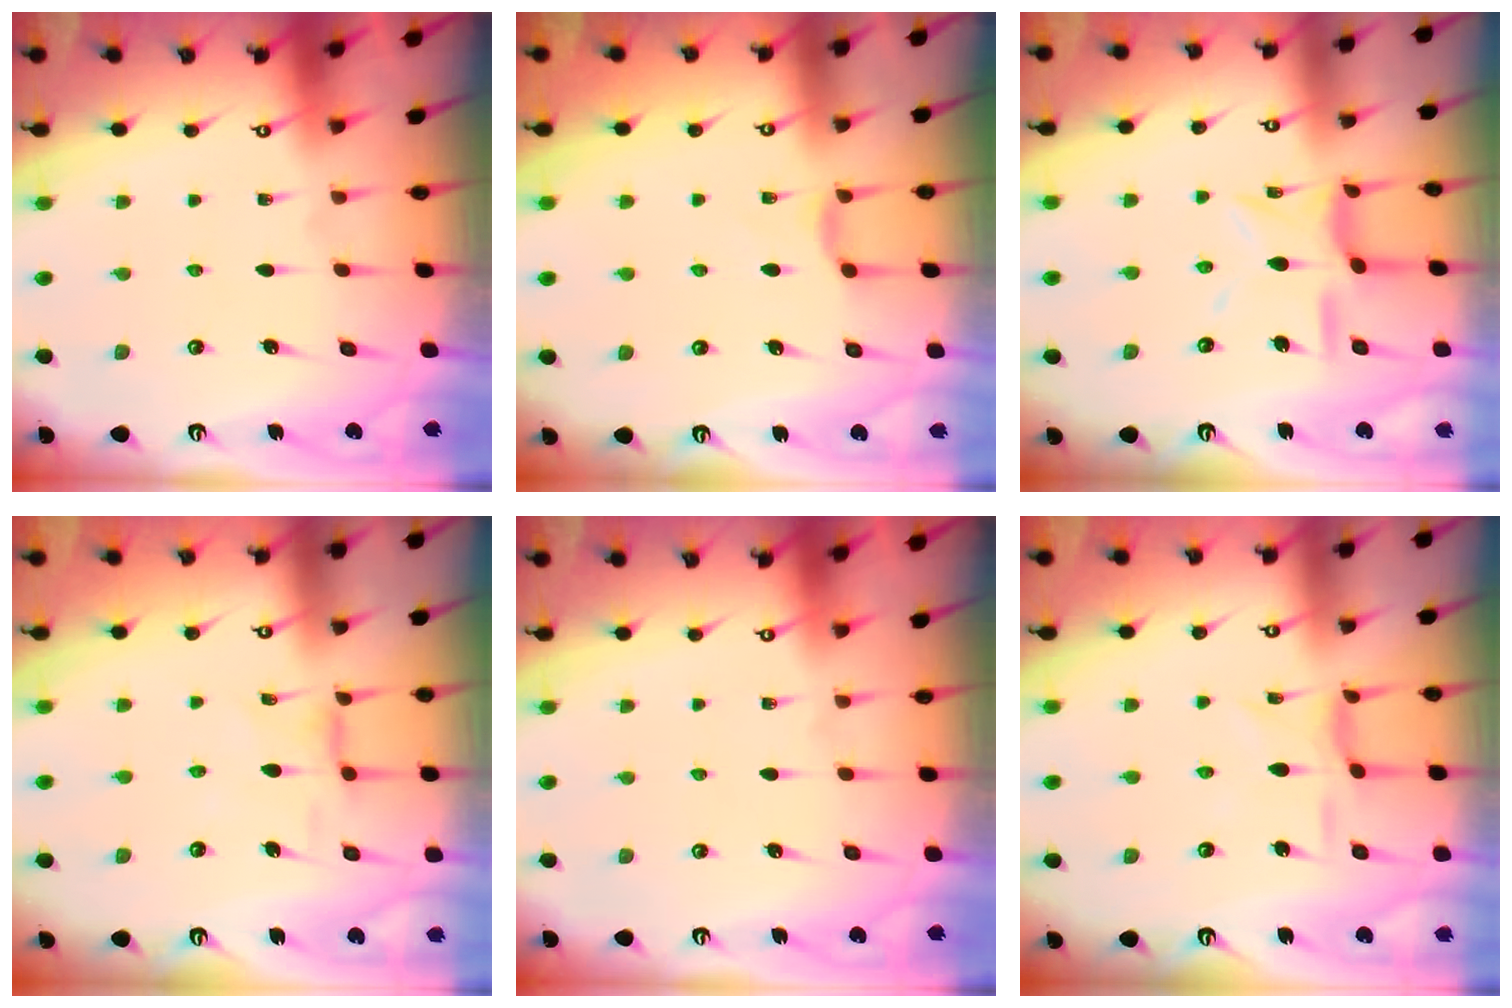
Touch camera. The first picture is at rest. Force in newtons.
{"total": 3.8, "press": 3.8, "slide": 0.6}
{"total": 10.6, "press": 10.5, "slide": 0.9}
{"total": 2.9, "press": 2.9, "slide": 0.4}
{"total": 0.0}
{"total": 3.7, "press": 3.6, "slide": 0.6}